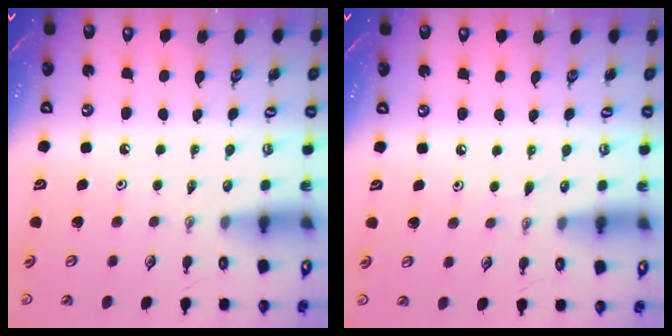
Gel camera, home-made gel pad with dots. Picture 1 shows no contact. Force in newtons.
{"total": 2.3, "press": 2.3, "slide": 0.3}